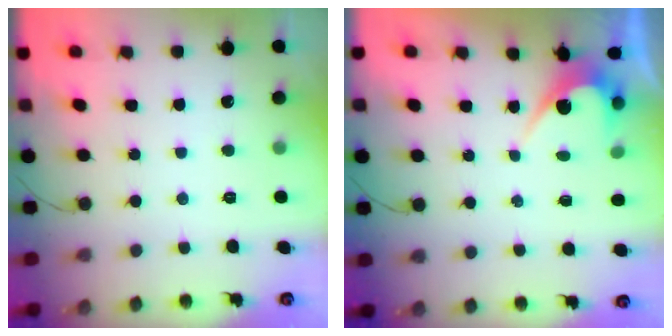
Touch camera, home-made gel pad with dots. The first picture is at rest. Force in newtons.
{"total": 3.5, "press": 3.5, "slide": 0.2}